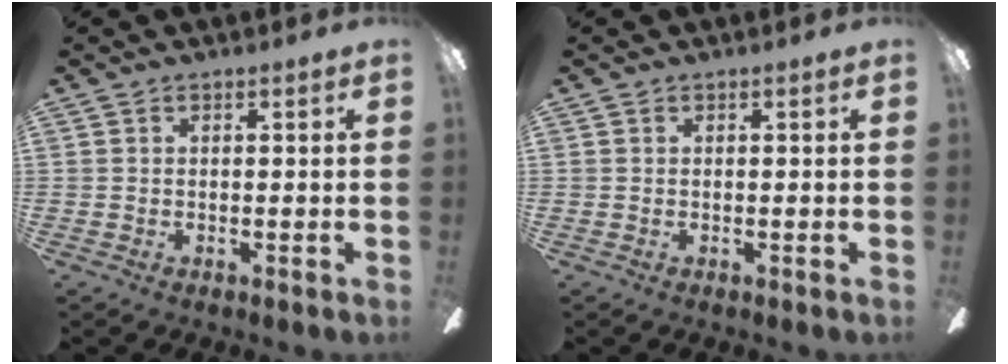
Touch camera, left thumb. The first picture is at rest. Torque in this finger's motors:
{"motor_torque": [0.00, 0.00, 0.02, -0.02, 0.00]}